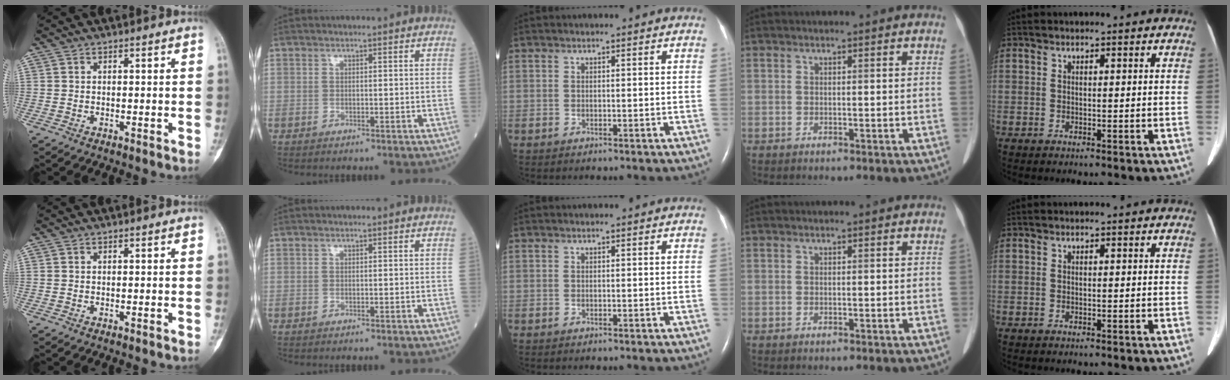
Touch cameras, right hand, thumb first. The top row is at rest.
{}